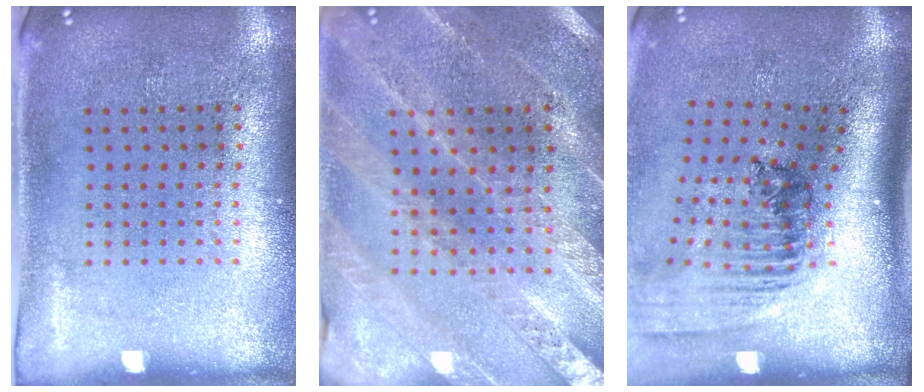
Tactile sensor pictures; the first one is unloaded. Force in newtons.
{"total": 1.5, "press": 1.5, "slide": 0.2}
{"total": 2.3, "press": 1.6, "slide": 1.6}